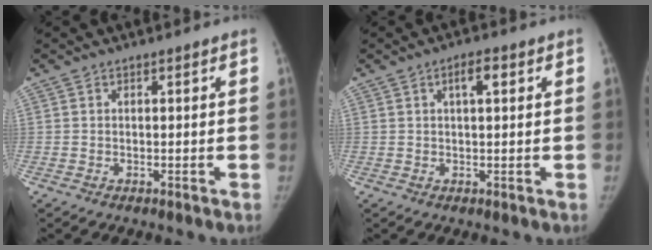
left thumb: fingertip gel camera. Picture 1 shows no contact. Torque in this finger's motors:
{"motor_torque": [-0.23, -0.17, 0.45, -0.25, 0.04]}